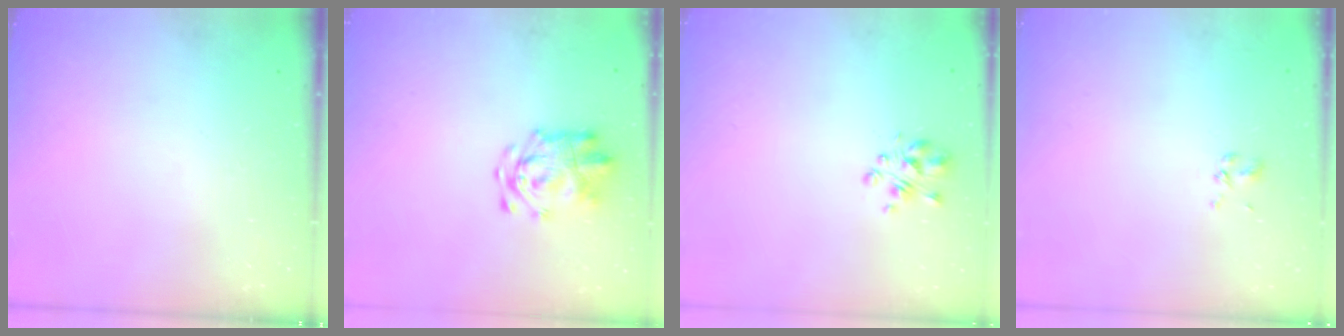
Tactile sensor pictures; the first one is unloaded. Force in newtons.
{"total": 6.0, "press": 5.9, "slide": 1.3}
{"total": 2.5, "press": 2.4, "slide": 0.8}
{"total": 2.5, "press": 2.3, "slide": 0.9}